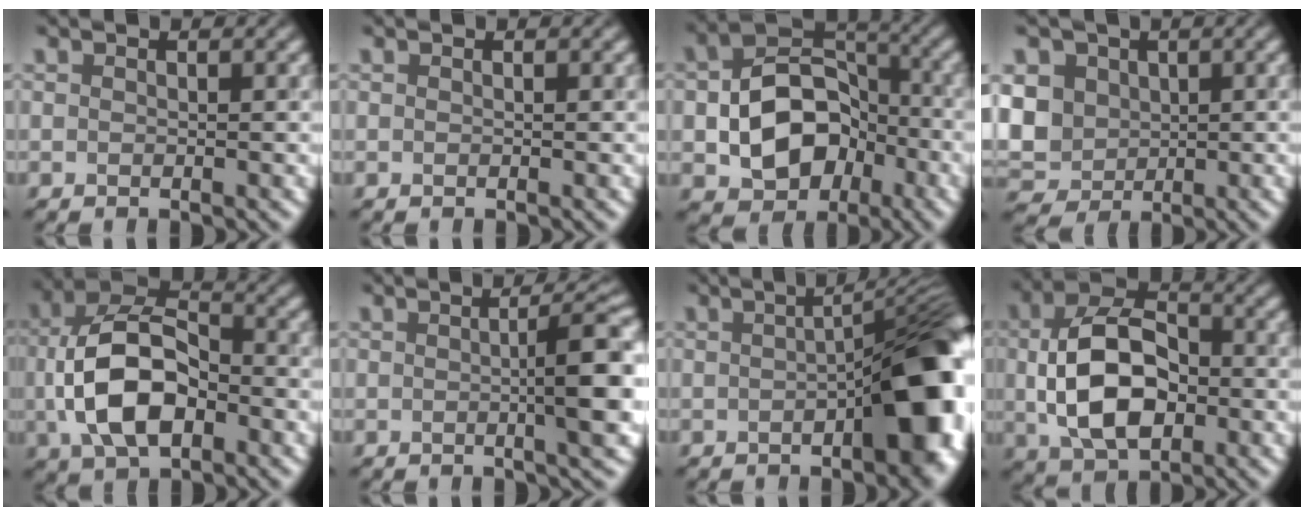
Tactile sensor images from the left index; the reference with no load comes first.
{"total": 0.0}
{"total": 8.8, "force": [-2.0, 6.2, 5.9], "torque": [-0.092, 0.007, -0.037]}
{"total": 7.5, "force": [0.9, 6.3, 3.9], "torque": [-0.096, 0.012, 0.001]}
{"total": 9.5, "force": [-1.9, 5.4, 7.6], "torque": [-0.160, 0.008, -0.042]}
{"total": 5.0, "force": [-0.3, 0.7, 4.9], "torque": [-0.070, 0.009, -0.008]}
{"total": 11.9, "force": [-2.0, 4.9, 10.6], "torque": [-0.099, 0.000, -0.029]}
{"total": 9.4, "force": [-0.5, 5.8, 7.3], "torque": [-0.150, 0.003, -0.009]}